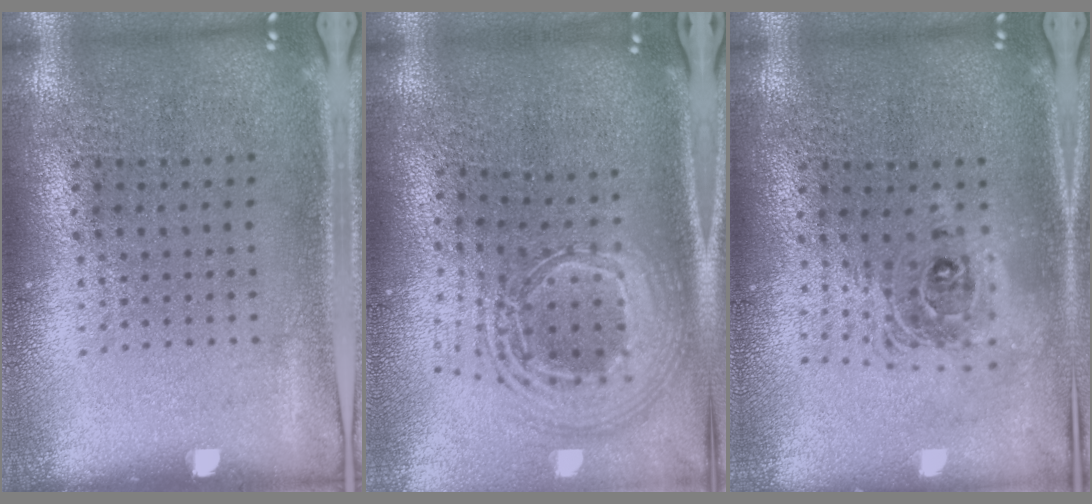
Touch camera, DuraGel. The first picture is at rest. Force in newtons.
{"total": 2.5, "press": 1.9, "slide": 1.7}
{"total": 1.8, "press": 1.4, "slide": 1.1}